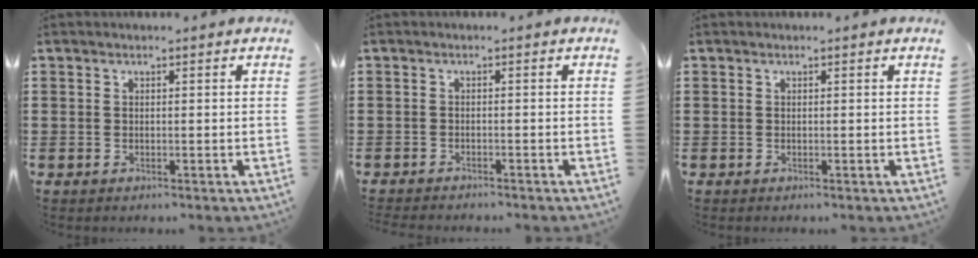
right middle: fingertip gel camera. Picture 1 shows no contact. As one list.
[{"total": 1.1, "force": [-1.1, 0.0, 0.0], "torque": [-0.002, 0.002, -0.023]}, {"total": 0.0}]